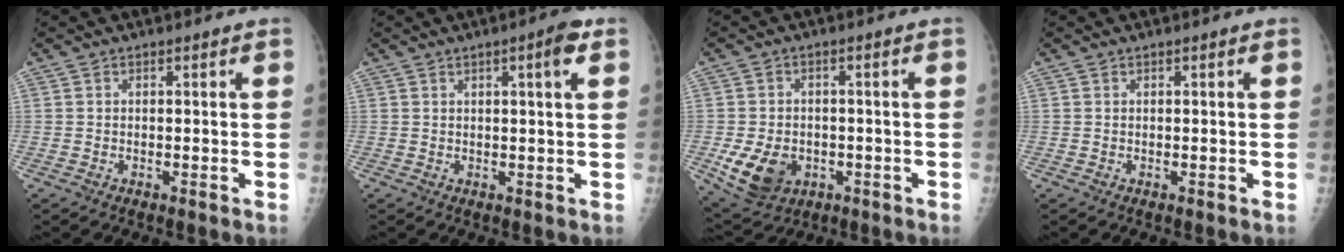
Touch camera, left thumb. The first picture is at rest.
{"total": 3.9, "force": [1.6, 0.5, 3.6], "torque": [-0.049, -0.001, 0.021]}
{"total": 9.6, "force": [-3.1, 7.2, 5.6], "torque": [-0.093, 0.007, -0.039]}
{"total": 0.0}